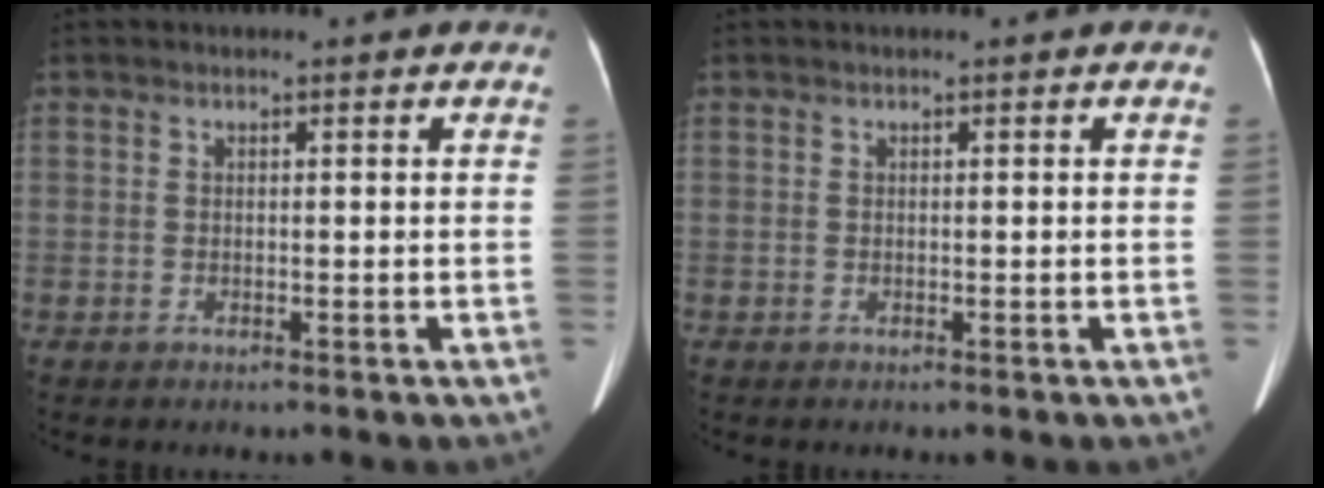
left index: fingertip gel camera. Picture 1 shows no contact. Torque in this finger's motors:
{"motor_torque": [-0.21, 0.03, 0.01, 0.02]}